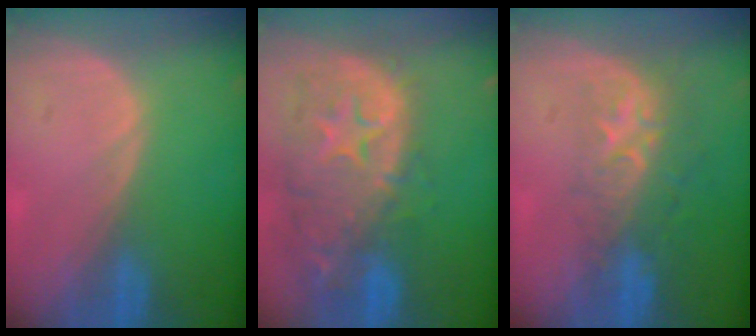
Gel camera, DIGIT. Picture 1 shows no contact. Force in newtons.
{"total": 14.0, "press": 11.3, "slide": 8.3}
{"total": 8.9, "press": 7.2, "slide": 5.2}